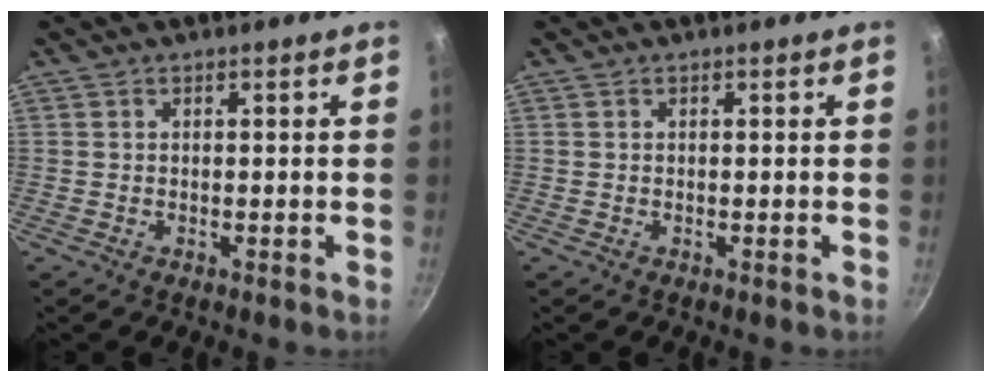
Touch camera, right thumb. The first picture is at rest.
{"total": 0.0}